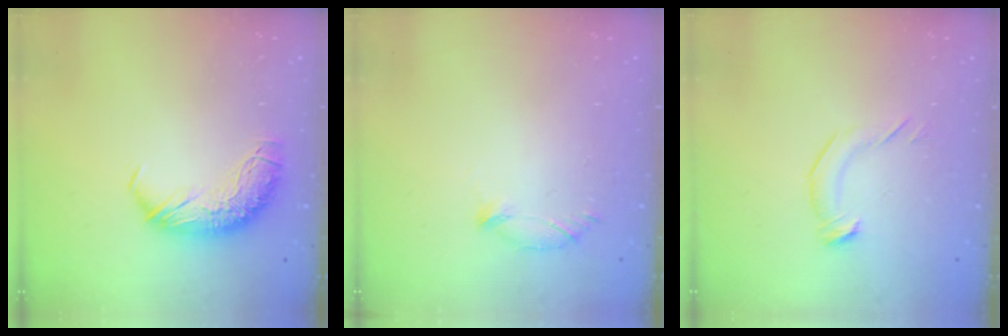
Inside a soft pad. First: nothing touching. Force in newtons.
{"total": 5.3, "press": 5.3, "slide": 0.9}
{"total": 4.2, "press": 4.1, "slide": 0.4}